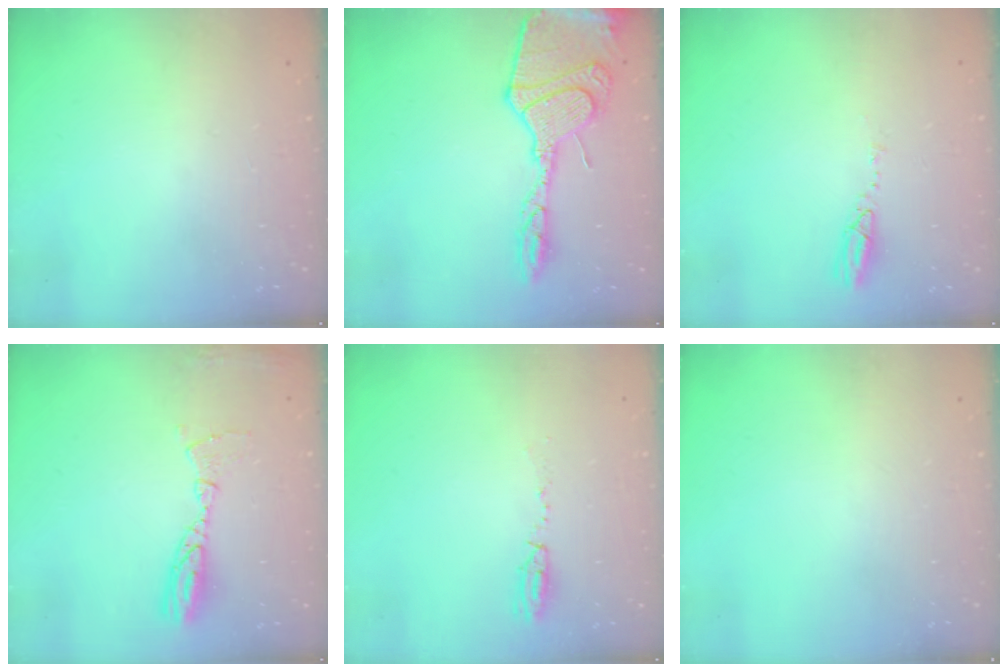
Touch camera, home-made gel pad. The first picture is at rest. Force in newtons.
{"total": 17.9, "press": 17.8, "slide": 1.4}
{"total": 3.7, "press": 3.7, "slide": 0.2}
{"total": 10.0, "press": 10.0, "slide": 0.8}
{"total": 3.6, "press": 3.5, "slide": 0.9}
{"total": 0.0}